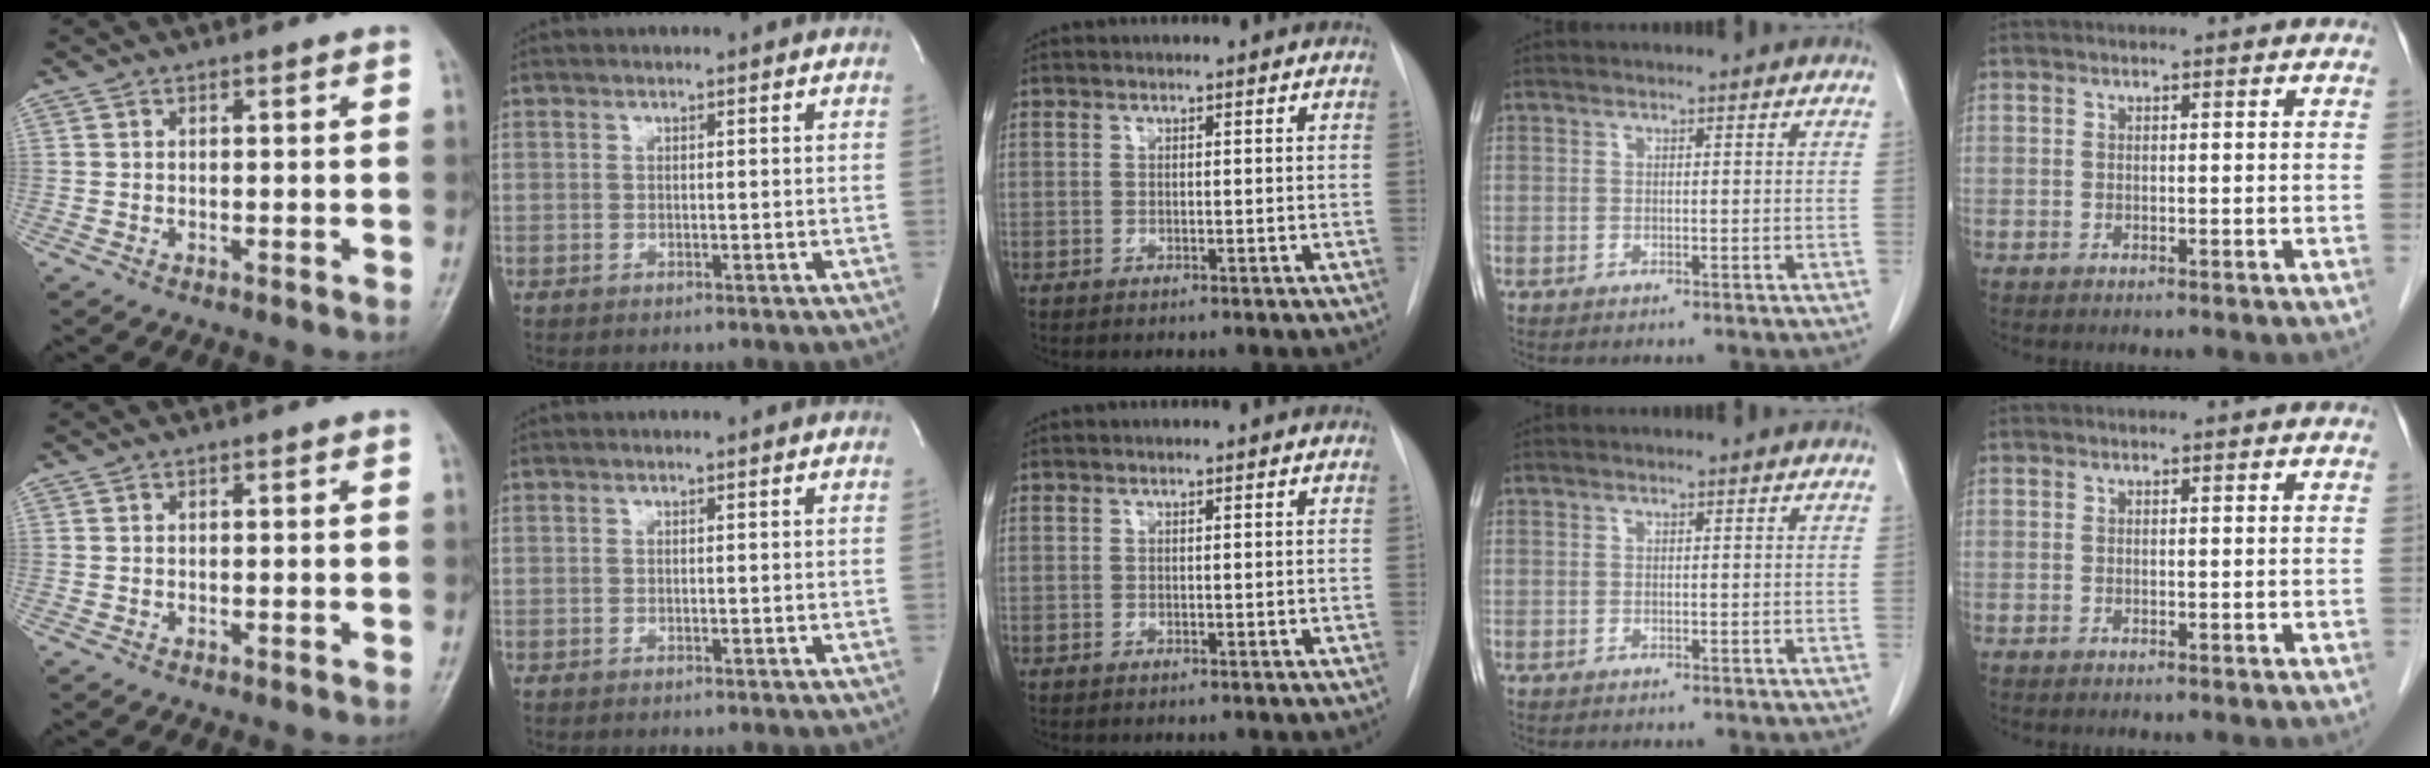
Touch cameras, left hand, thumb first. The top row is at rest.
{}